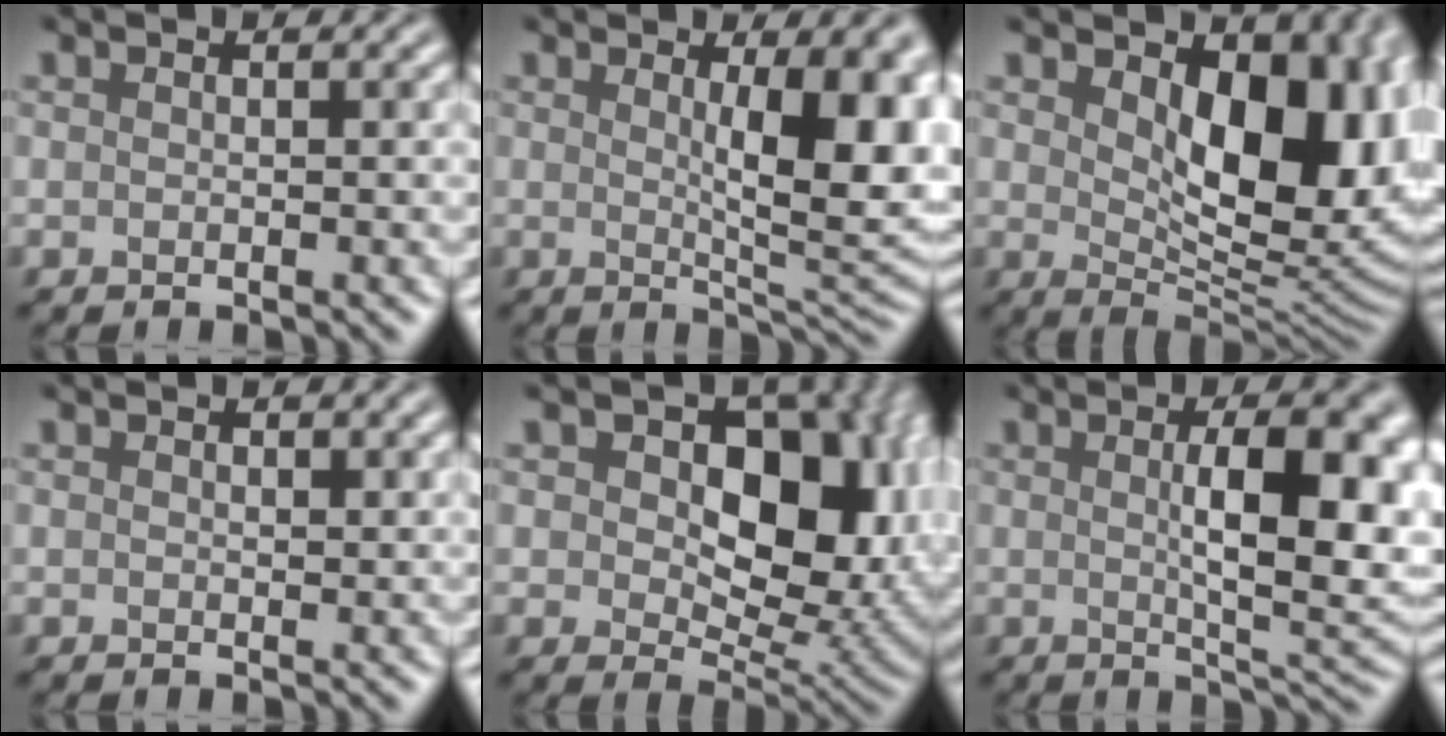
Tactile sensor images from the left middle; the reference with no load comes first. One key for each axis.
{"total": 8.2, "fx": 1.5, "fy": 2.4, "fz": 7.8, "tx": -0.105, "ty": -0.010, "tz": 0.030}
{"total": 12.1, "fx": 2.6, "fy": 6.7, "fz": 9.7, "tx": -0.120, "ty": -0.013, "tz": 0.049}
{"total": 0.7, "fx": 0.4, "fy": 0.4, "fz": 0.4, "tx": -0.004, "ty": -0.003, "tz": 0.005}
{"total": 13.3, "fx": 3.2, "fy": 8.4, "fz": 9.8, "tx": -0.120, "ty": -0.008, "tz": 0.051}
{"total": 9.4, "fx": 1.0, "fy": 2.8, "fz": 8.9, "tx": -0.117, "ty": 0.000, "tz": 0.020}